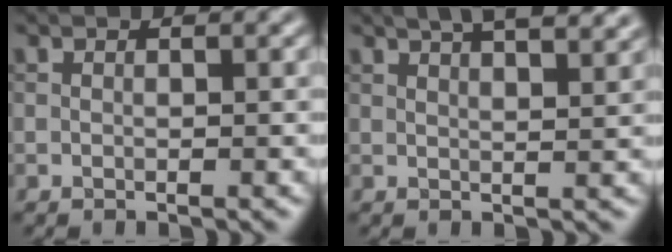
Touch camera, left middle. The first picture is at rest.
{"total": 7.7, "force": [5.2, 2.9, 4.9], "torque": [-0.033, 0.039, 0.042]}